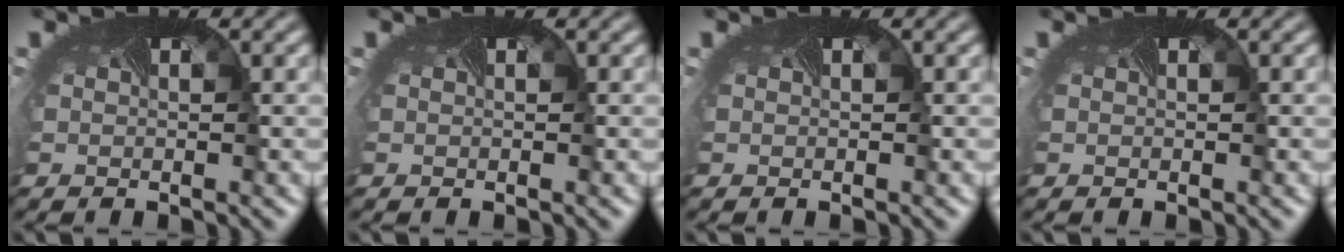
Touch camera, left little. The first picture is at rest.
{"total": 0.0}
{"total": 0.0}
{"total": 0.0}